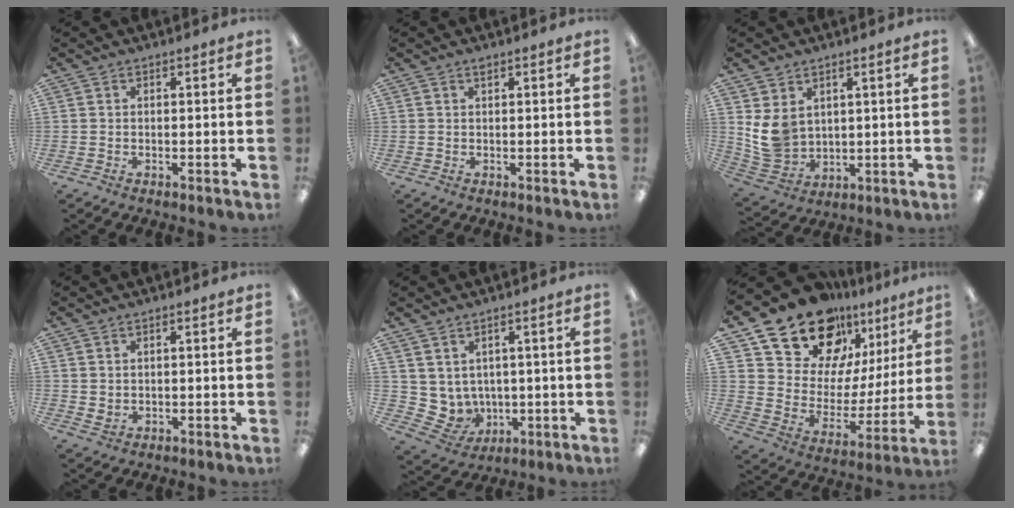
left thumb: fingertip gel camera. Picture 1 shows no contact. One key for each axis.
{"total": 0.8, "fx": 0.5, "fy": 0.3, "fz": 0.5, "tx": -0.013, "ty": 0.001, "tz": 0.010}
{"total": 8.0, "fx": 2.8, "fy": 6.3, "fz": 4.0, "tx": -0.090, "ty": -0.011, "tz": 0.056}
{"total": 1.4, "fx": 0.8, "fy": 1.0, "fz": 0.7, "tx": -0.006, "ty": -0.002, "tz": 0.013}
{"total": 5.0, "fx": 2.4, "fy": 4.3, "fz": 0.3, "tx": -0.036, "ty": -0.026, "tz": 0.055}
{"total": 17.9, "fx": 14.5, "fy": 9.0, "fz": 5.4, "tx": -0.113, "ty": -0.114, "tz": 0.264}